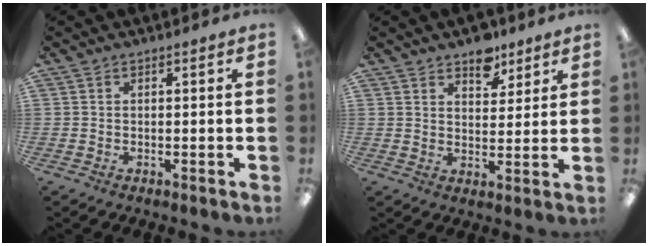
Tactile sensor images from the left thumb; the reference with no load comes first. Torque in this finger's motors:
{"motor_torque": [0.97, 0.39, 0.59, -0.32, 0.02]}